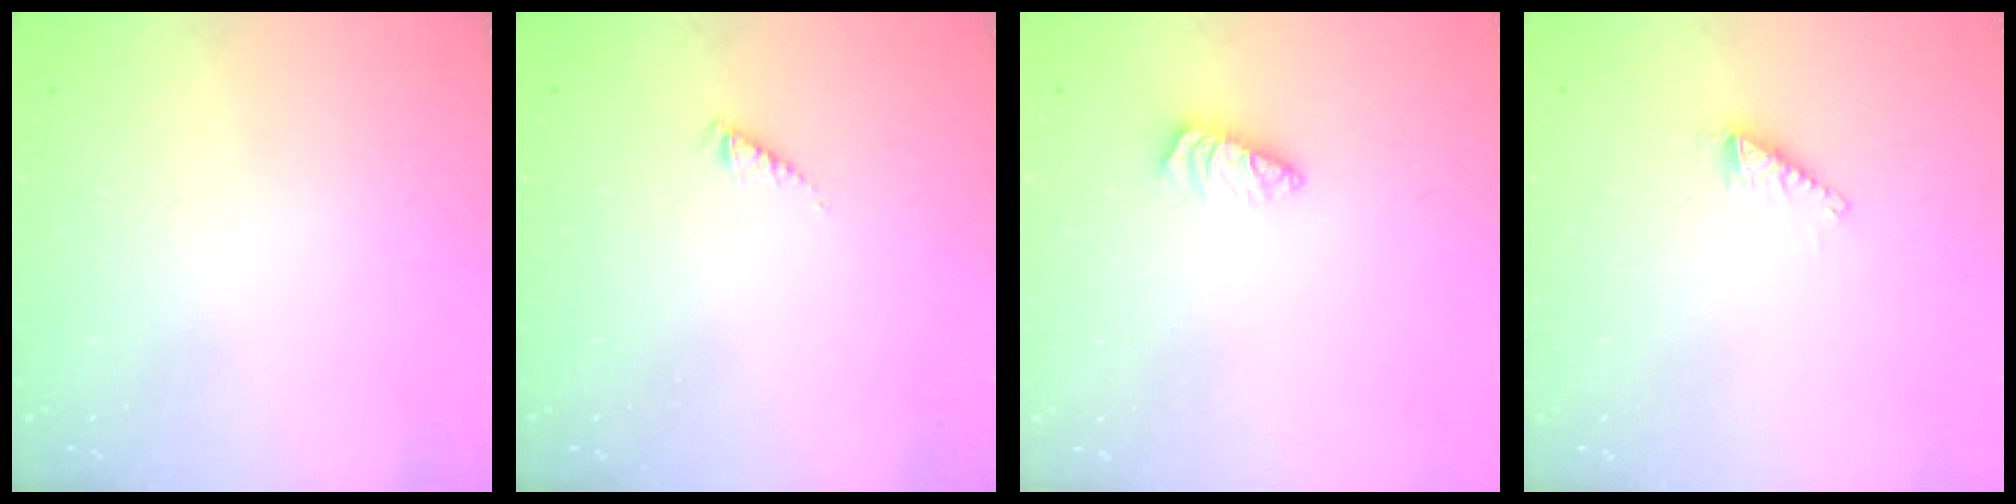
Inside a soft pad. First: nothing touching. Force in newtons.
{"total": 2.4, "press": 2.4, "slide": 0.3}
{"total": 1.5, "press": 1.5, "slide": 0.3}
{"total": 1.2, "press": 1.2, "slide": 0.1}